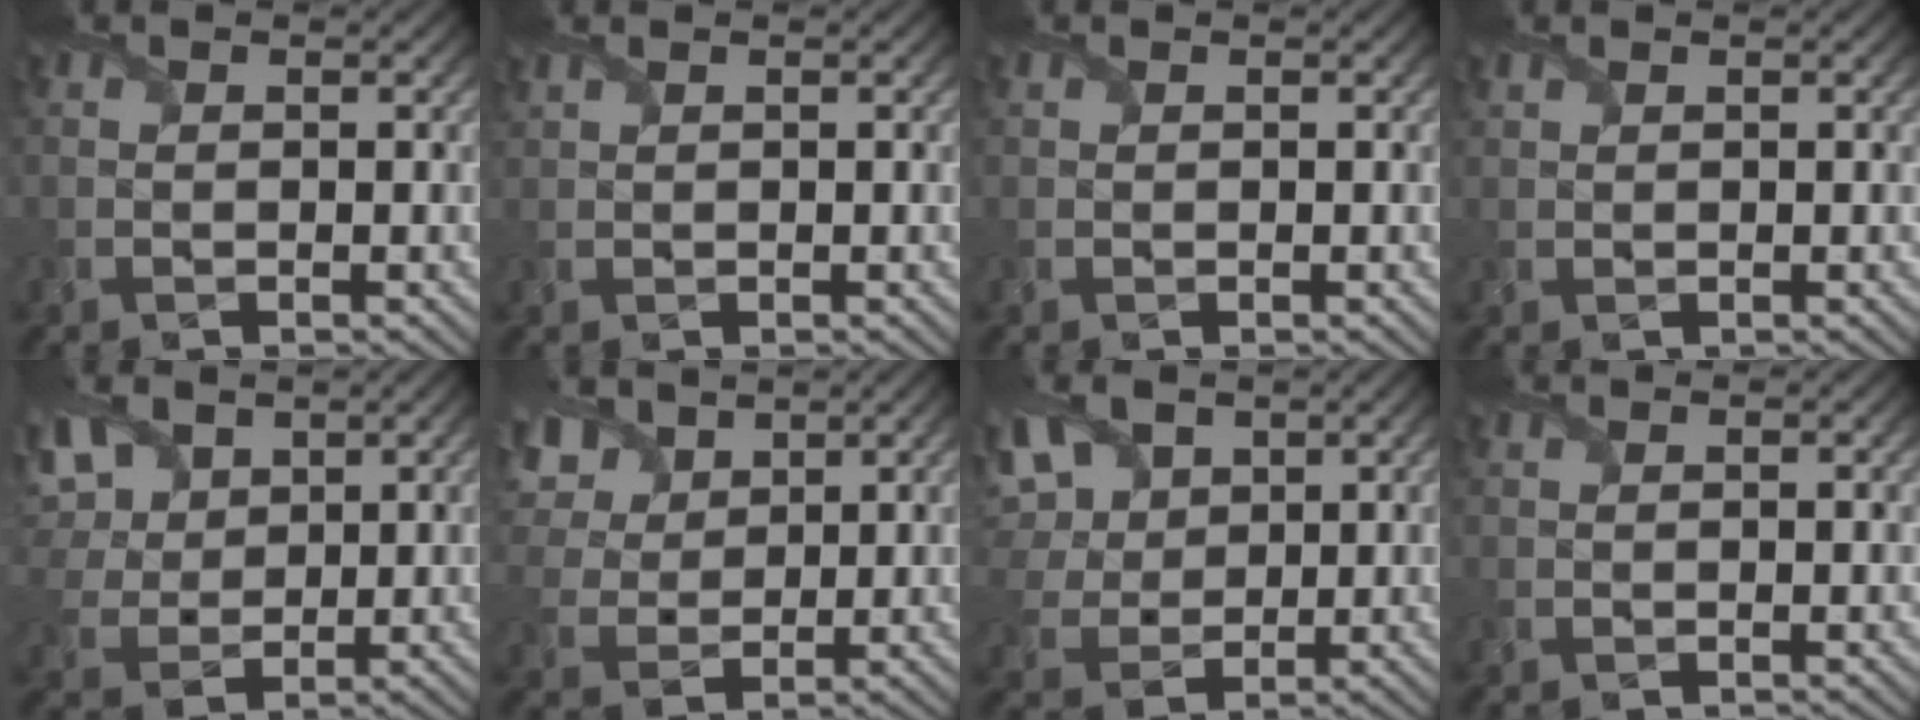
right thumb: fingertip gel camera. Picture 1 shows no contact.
{"total": 0.7, "force": [0.6, 0.1, 0.3], "torque": [-0.014, 0.004, 0.018]}
{"total": 0.0}
{"total": 0.8, "force": [0.7, 0.3, 0.1], "torque": [-0.010, 0.001, 0.018]}
{"total": 7.8, "force": [3.5, 5.2, 4.6], "torque": [-0.140, 0.012, 0.065]}
{"total": 8.5, "force": [4.7, 5.4, 4.7], "torque": [-0.147, 0.015, 0.086]}
{"total": 8.5, "force": [3.2, 5.9, 5.2], "torque": [-0.153, 0.013, 0.054]}
{"total": 0.0}